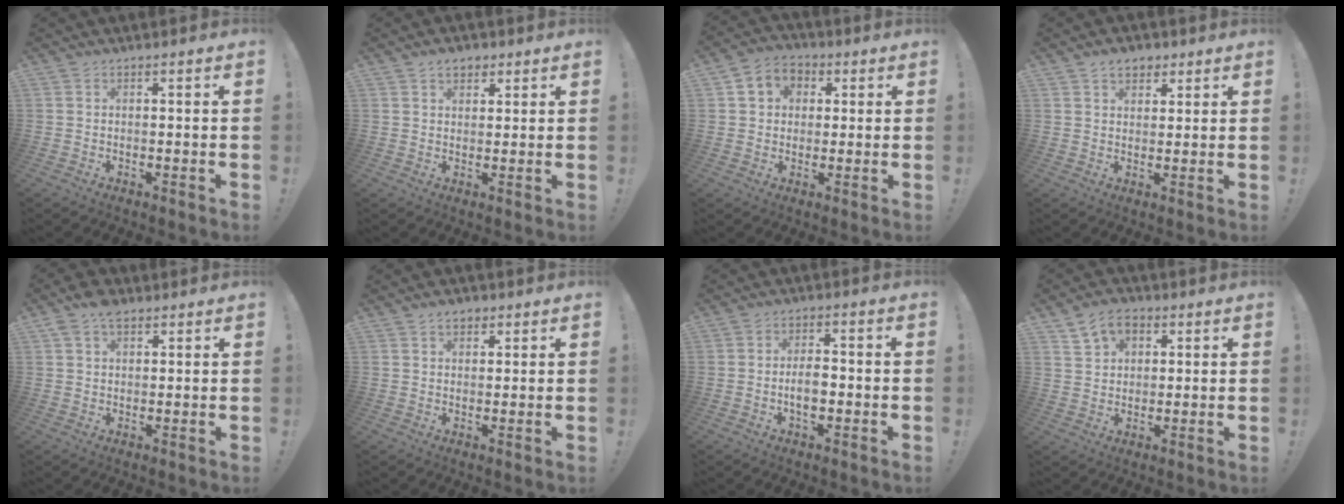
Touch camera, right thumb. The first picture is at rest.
{"total": 4.1, "force": [2.5, 2.8, 1.7], "torque": [-0.025, -0.004, 0.044]}
{"total": 6.7, "force": [1.1, 6.1, 2.6], "torque": [-0.044, 0.010, 0.026]}
{"total": 5.3, "force": [3.2, 3.6, 2.3], "torque": [-0.032, -0.006, 0.057]}
{"total": 6.0, "force": [3.7, 3.4, 3.3], "torque": [-0.054, -0.014, 0.070]}
{"total": 3.2, "force": [1.9, 2.1, 1.4], "torque": [-0.018, -0.005, 0.033]}
{"total": 5.3, "force": [-1.4, 2.6, 4.4], "torque": [-0.066, 0.003, -0.029]}
{"total": 8.0, "force": [4.0, 5.7, 3.8], "torque": [-0.065, -0.005, 0.079]}